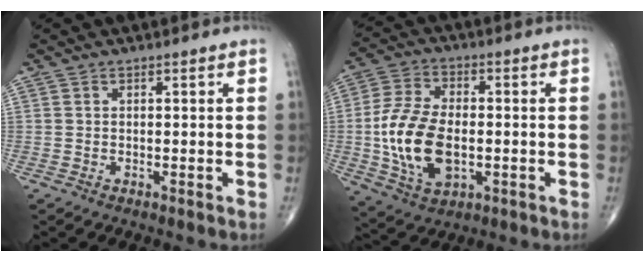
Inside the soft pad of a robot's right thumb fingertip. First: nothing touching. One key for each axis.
{"total": 15.1, "fx": -1.8, "fy": 8.8, "fz": 12.1, "tx": -0.234, "ty": 0.004, "tz": -0.029}